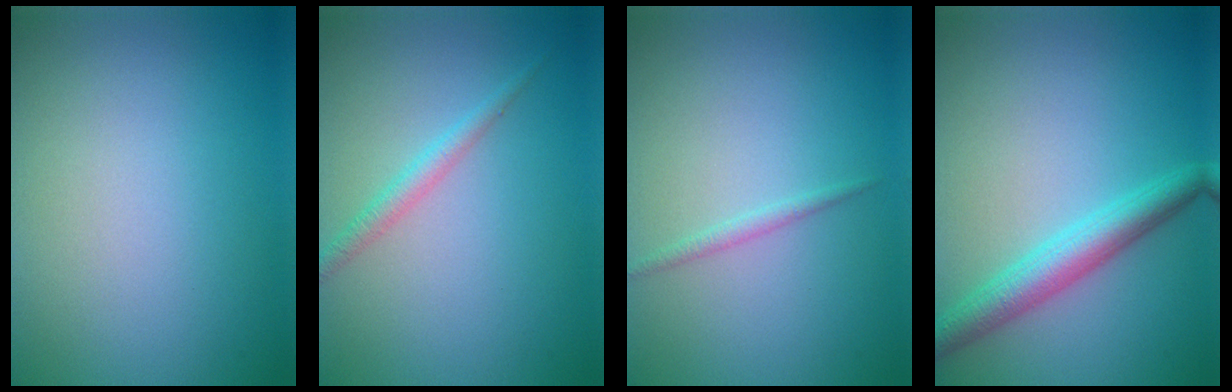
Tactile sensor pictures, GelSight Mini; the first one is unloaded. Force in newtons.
{"total": 1.6, "press": 1.6, "slide": 0.1}
{"total": 0.8, "press": 0.8, "slide": 0.0}
{"total": 3.9, "press": 3.9, "slide": 0.1}